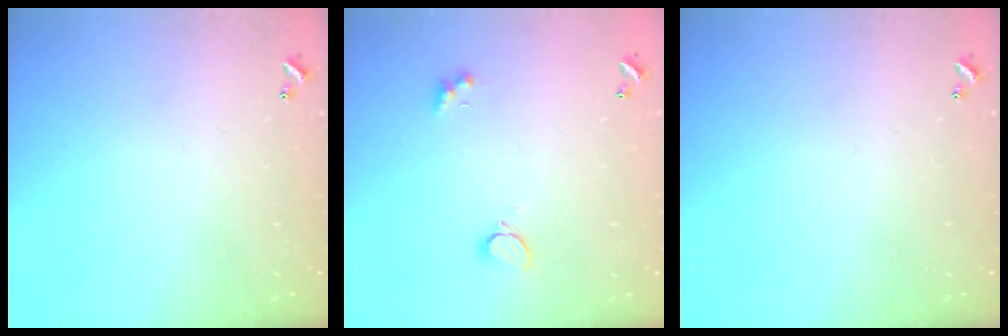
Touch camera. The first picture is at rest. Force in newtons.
{"total": 2.2, "press": 2.1, "slide": 0.6}
{"total": 0.0}